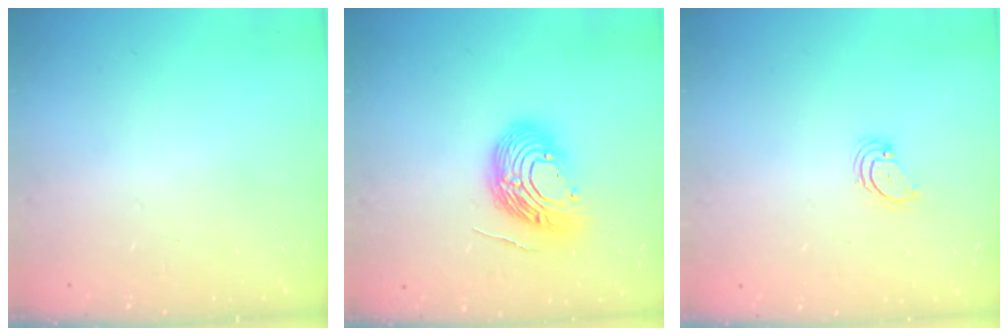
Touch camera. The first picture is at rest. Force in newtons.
{"total": 13.7, "press": 13.6, "slide": 1.8}
{"total": 2.7, "press": 2.7, "slide": 0.3}